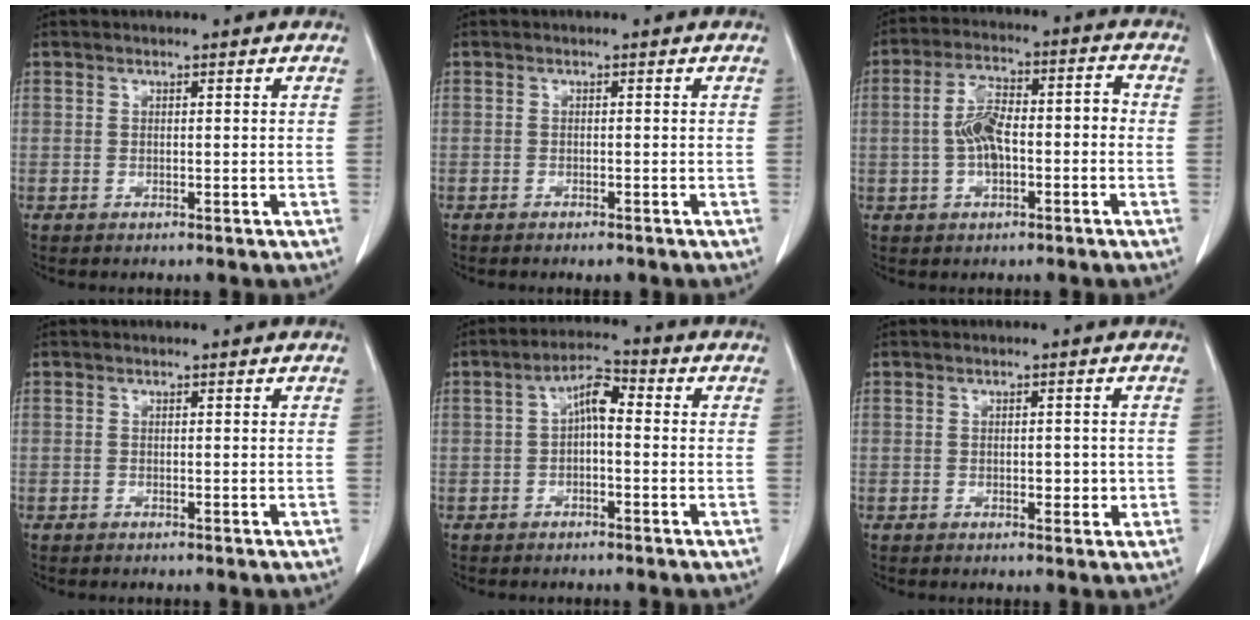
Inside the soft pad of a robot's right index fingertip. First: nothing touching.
{"total": 1.3, "force": [-1.0, 0.3, 0.7], "torque": [-0.012, -0.002, -0.010]}
{"total": 8.4, "force": [-1.3, 3.5, 7.5], "torque": [-0.151, 0.036, -0.022]}
{"total": 0.0}
{"total": 4.7, "force": [0.0, 1.8, 4.4], "torque": [-0.079, 0.022, -0.004]}
{"total": 2.3, "force": [-0.3, 1.3, 1.9], "torque": [-0.025, 0.001, 0.001]}